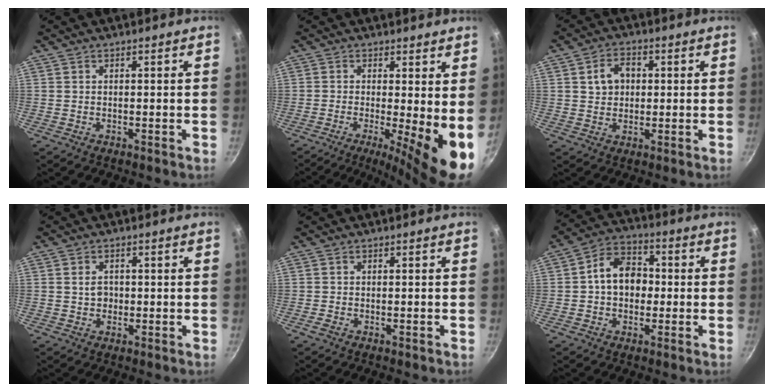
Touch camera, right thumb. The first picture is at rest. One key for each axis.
{"total": 9.7, "fx": -1.0, "fy": 2.0, "fz": 9.5, "tx": -0.129, "ty": -0.014, "tz": -0.016}
{"total": 5.8, "fx": 1.1, "fy": 4.5, "fz": 3.5, "tx": -0.037, "ty": 0.009, "tz": 0.016}
{"total": 2.6, "fx": -0.1, "fy": 2.2, "fz": 1.4, "tx": -0.014, "ty": 0.006, "tz": -0.002}
{"total": 1.0, "fx": -0.6, "fy": 0.5, "fz": 0.7, "tx": -0.017, "ty": 0.003, "tz": -0.014}
{"total": 9.9, "fx": -0.1, "fy": 7.5, "fz": 6.4, "tx": -0.065, "ty": 0.028, "tz": -0.015}